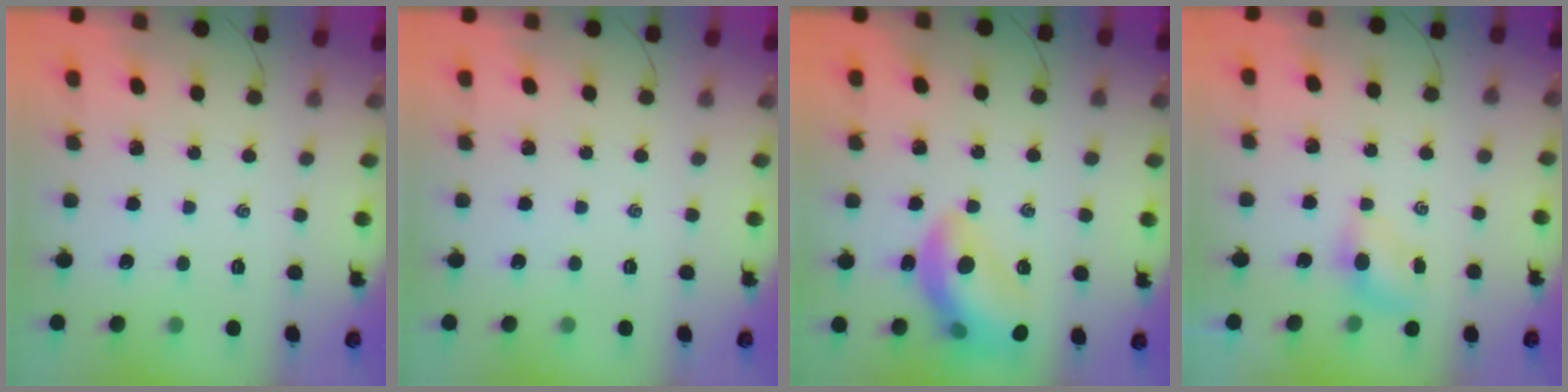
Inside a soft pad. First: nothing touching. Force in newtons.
{"total": 0.0}
{"total": 16.3, "press": 16.1, "slide": 1.9}
{"total": 4.3, "press": 4.2, "slide": 0.9}